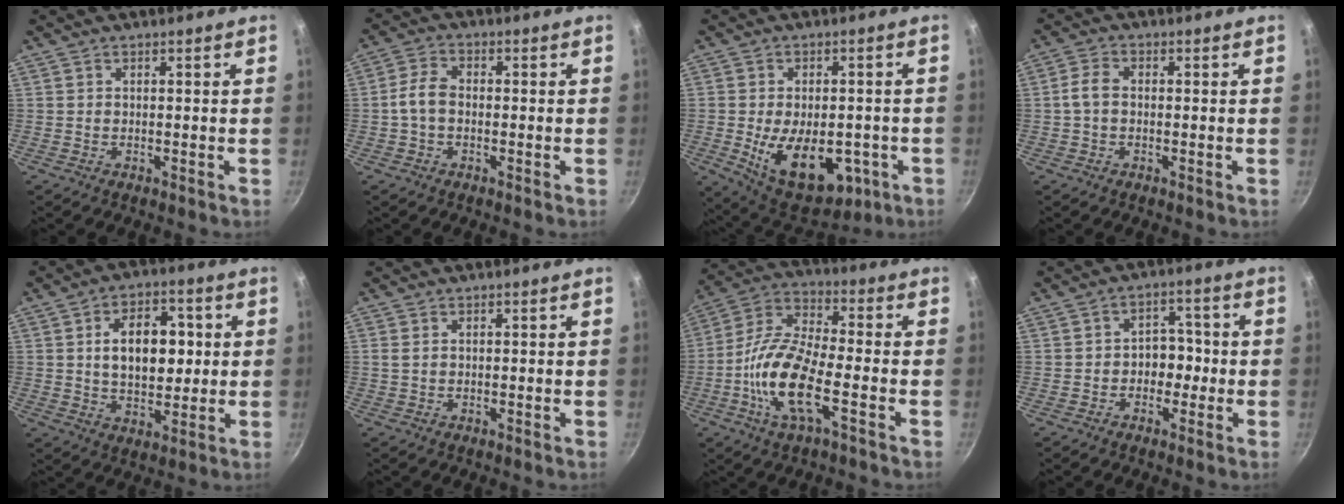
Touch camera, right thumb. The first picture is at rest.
{"total": 4.9, "force": [-0.5, 3.0, 3.9], "torque": [-0.080, 0.021, -0.019]}
{"total": 17.1, "force": [-4.5, 10.0, 13.1], "torque": [-0.168, -0.007, -0.047]}
{"total": 3.7, "force": [-0.1, 2.1, 3.0], "torque": [-0.070, 0.013, -0.009]}
{"total": 12.7, "force": [1.9, 8.0, 9.7], "torque": [-0.114, 0.003, 0.028]}
{"total": 1.2, "force": [0.3, 0.8, 0.9], "torque": [-0.018, 0.001, 0.004]}
{"total": 15.2, "force": [-4.8, 5.3, 13.4], "torque": [-0.264, 0.032, -0.110]}
{"total": 5.4, "force": [-1.0, 4.2, 3.2], "torque": [0.005, 0.020, -0.019]}